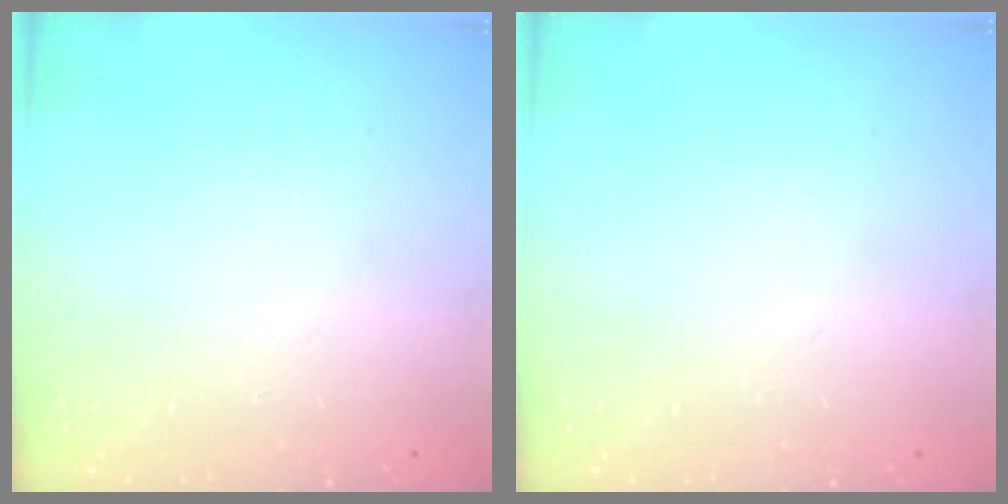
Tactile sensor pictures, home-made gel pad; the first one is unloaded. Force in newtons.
{"total": 0.0}